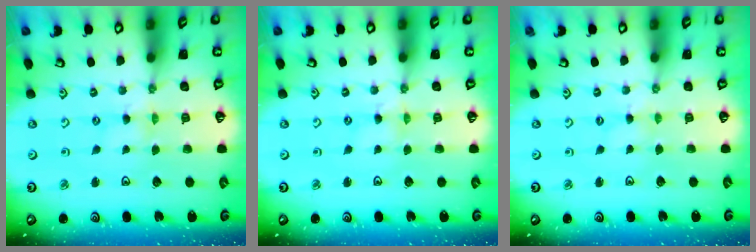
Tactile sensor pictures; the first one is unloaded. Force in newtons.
{"total": 0.0}
{"total": 0.8, "press": 0.7, "slide": 0.3}